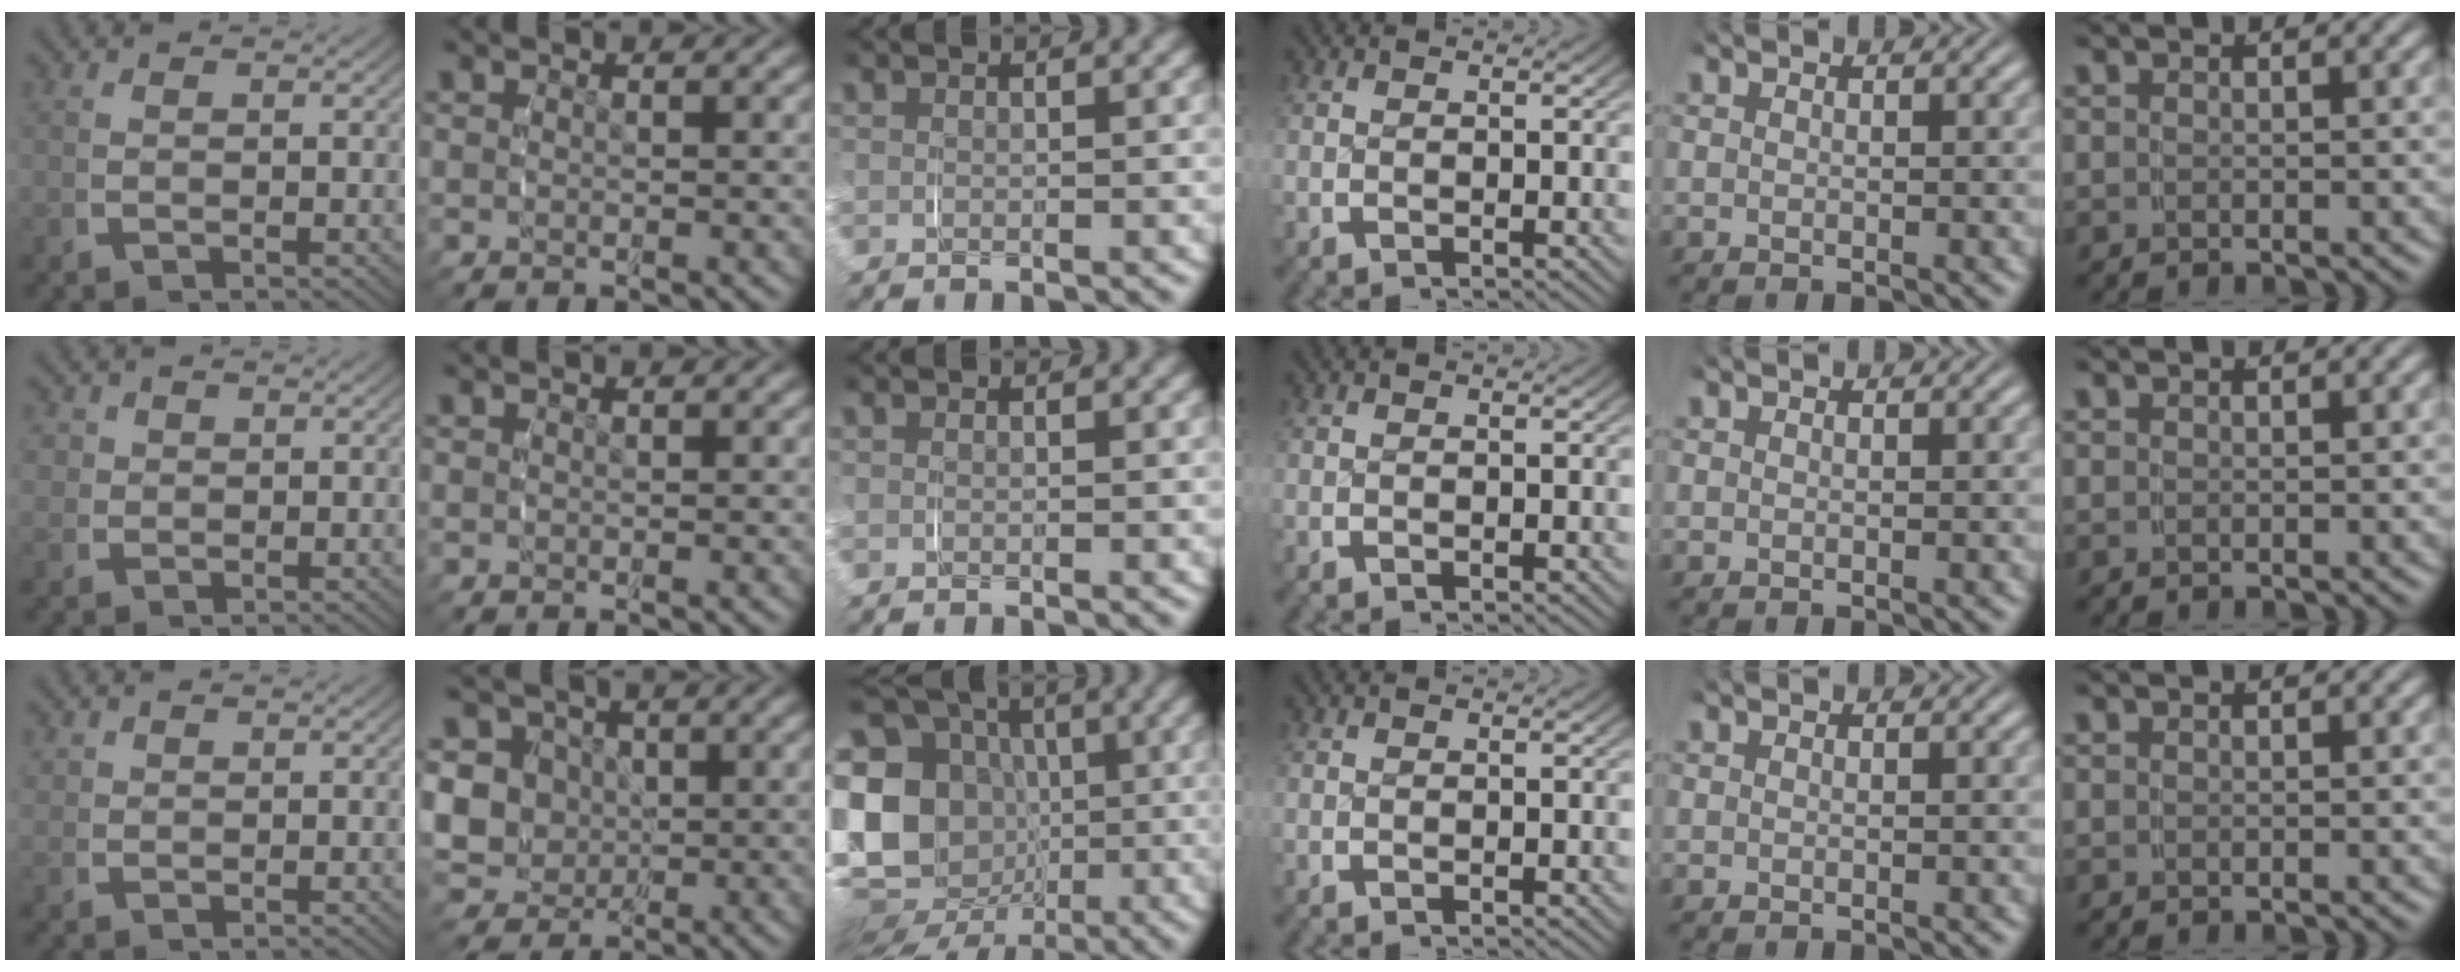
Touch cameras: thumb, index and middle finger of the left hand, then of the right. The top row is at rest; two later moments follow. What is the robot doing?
{"motion": "grasp_and_lifting", "object": "paper towel"}